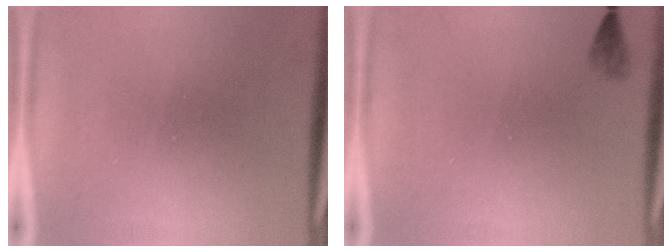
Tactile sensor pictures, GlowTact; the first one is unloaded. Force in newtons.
{"total": 1.4}